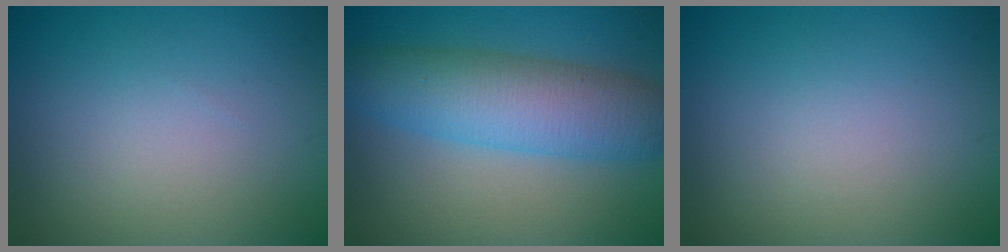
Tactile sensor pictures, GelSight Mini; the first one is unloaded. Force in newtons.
{"total": 7.2, "press": 7.2, "slide": 0.1}
{"total": 0.0}